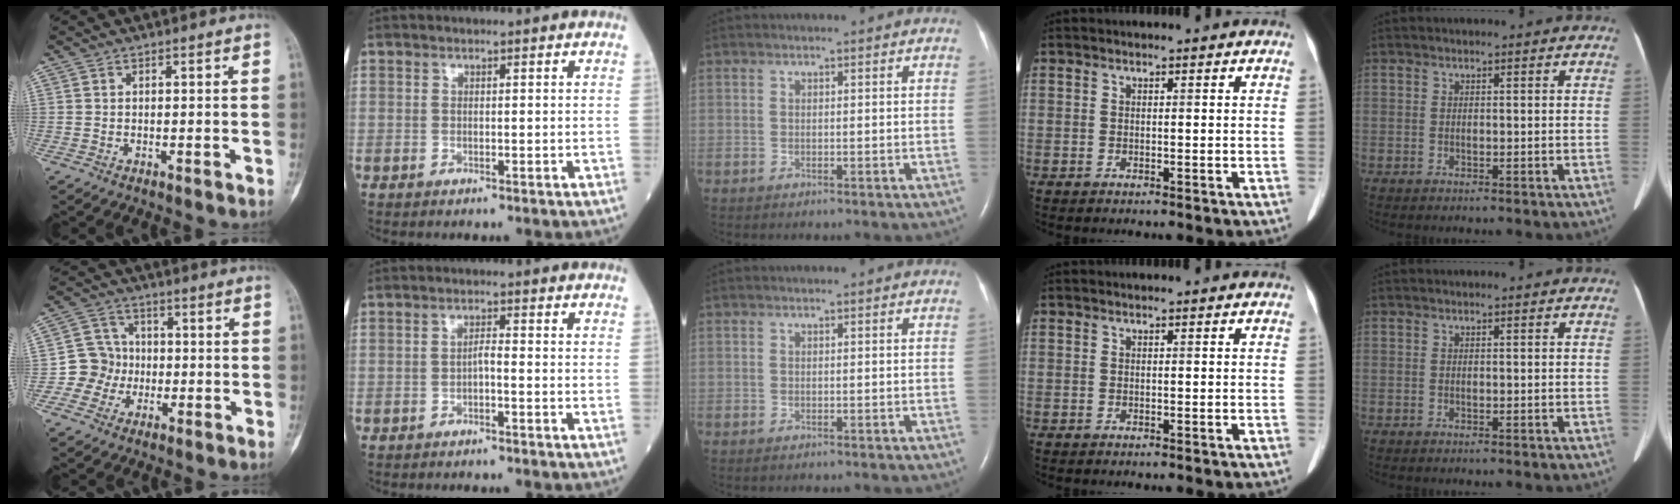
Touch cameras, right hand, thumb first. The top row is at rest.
{"thumb": {"total": 7.2, "force": [-1.6, 6.9, 1.3], "torque": [0.018, 0.018, -0.037]}, "index": {"total": 1.4, "force": [-0.6, 0.1, 1.2], "torque": [-0.020, 0.003, -0.013]}}